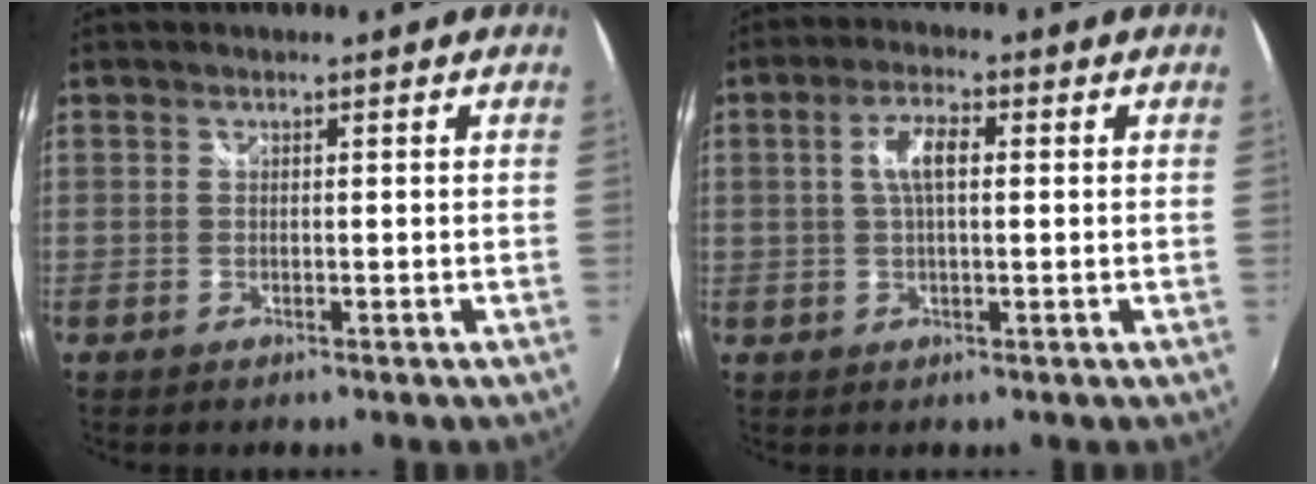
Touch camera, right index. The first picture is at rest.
{"total": 5.5, "force": [1.0, 2.1, 5.0], "torque": [-0.095, 0.010, 0.018]}